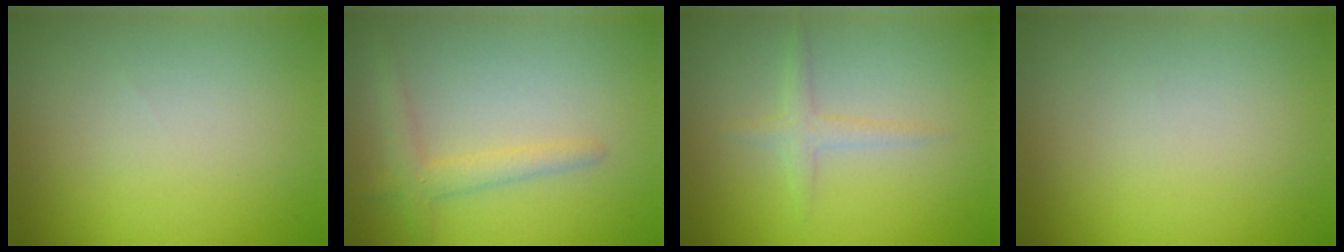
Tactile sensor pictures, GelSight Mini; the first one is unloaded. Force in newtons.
{"total": 2.2, "press": 2.2, "slide": 0.1}
{"total": 1.5, "press": 1.5, "slide": 0.1}
{"total": 0.0}